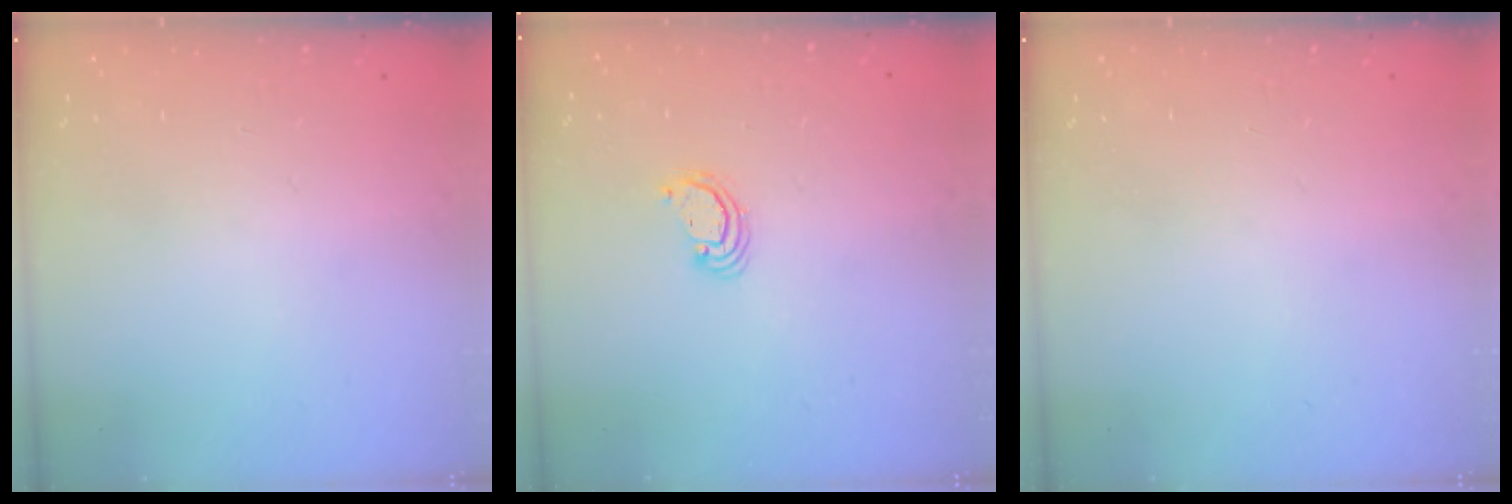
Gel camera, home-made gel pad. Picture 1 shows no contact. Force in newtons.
{"total": 2.4, "press": 2.4, "slide": 0.3}
{"total": 0.0}